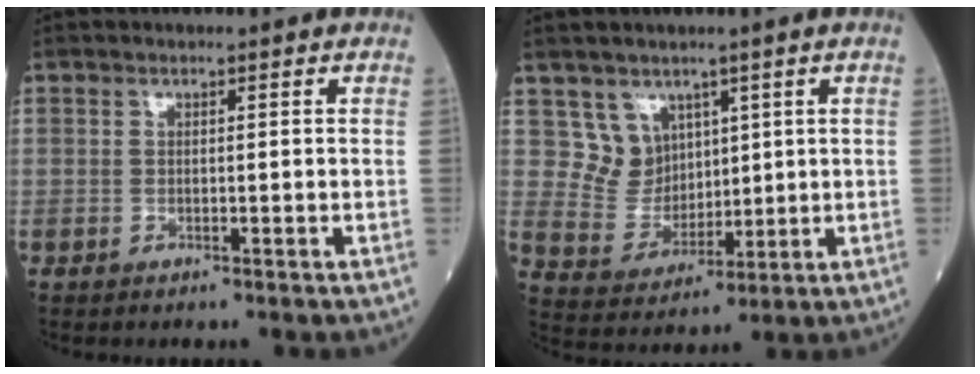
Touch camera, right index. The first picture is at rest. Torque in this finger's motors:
{"motor_torque": [-0.08, 0.17, 0.02, -0.01]}